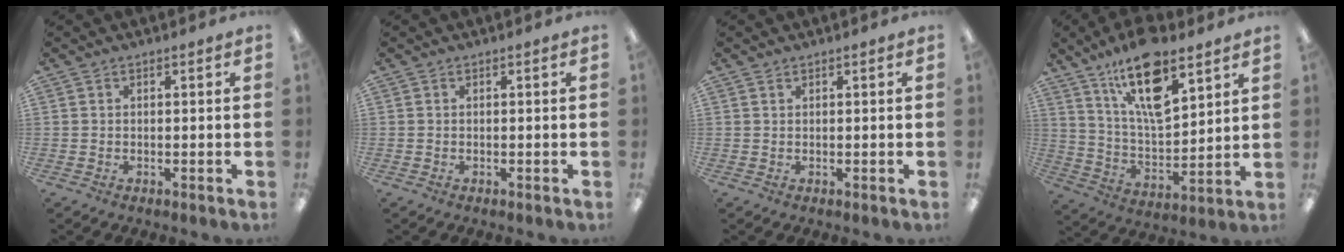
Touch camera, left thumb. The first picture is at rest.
{"total": 0.0}
{"total": 0.6, "force": [0.5, 0.2, 0.1], "torque": [-0.004, 0.001, 0.010]}
{"total": 18.2, "force": [11.8, 7.1, 12.0], "torque": [-0.206, -0.056, 0.200]}